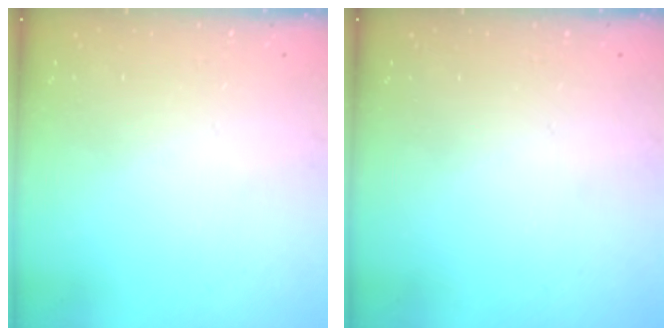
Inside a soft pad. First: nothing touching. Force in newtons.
{"total": 0.0}